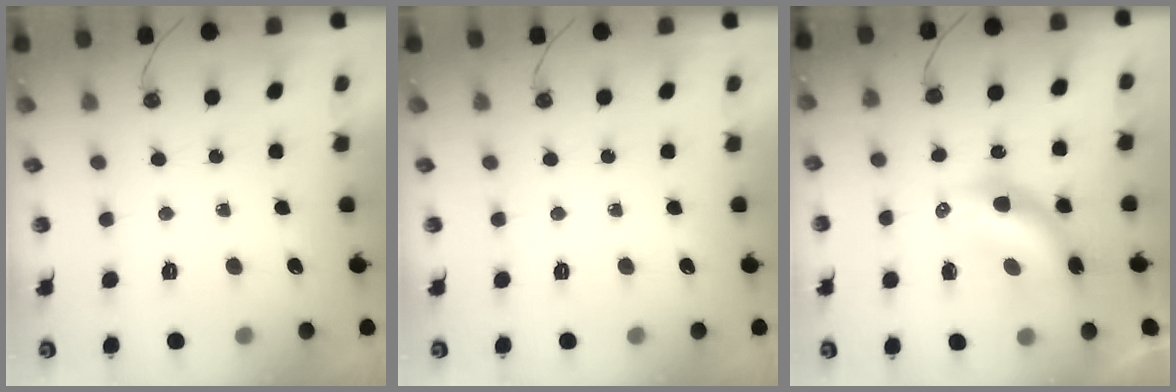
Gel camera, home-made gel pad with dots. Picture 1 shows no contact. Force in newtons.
{"total": 0.0}
{"total": 7.2, "press": 7.2, "slide": 0.4}